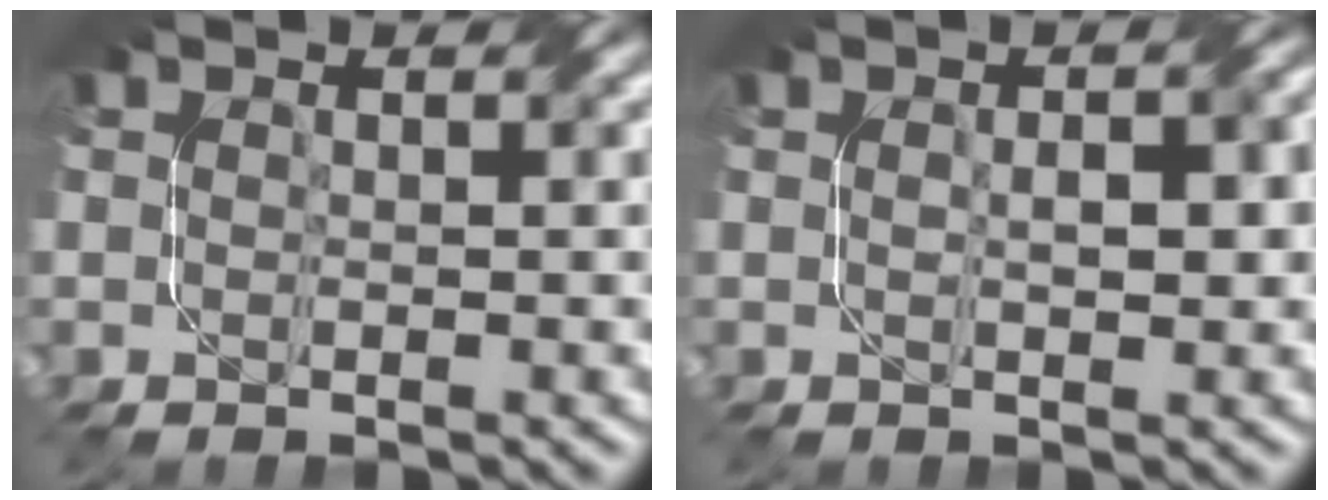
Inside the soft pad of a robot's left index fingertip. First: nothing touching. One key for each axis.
{"total": 2.9, "fx": 0.2, "fy": 1.1, "fz": 2.6, "tx": -0.043, "ty": 0.004, "tz": 0.004}